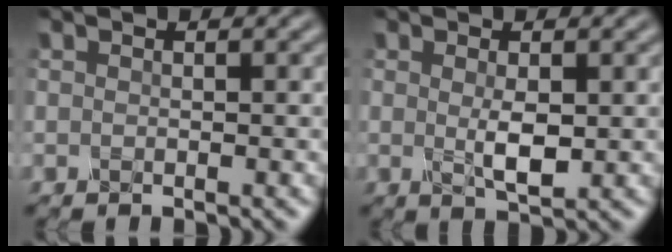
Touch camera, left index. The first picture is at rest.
{"total": 2.5, "force": [0.1, 0.8, 2.4], "torque": [-0.049, -0.007, 0.006]}